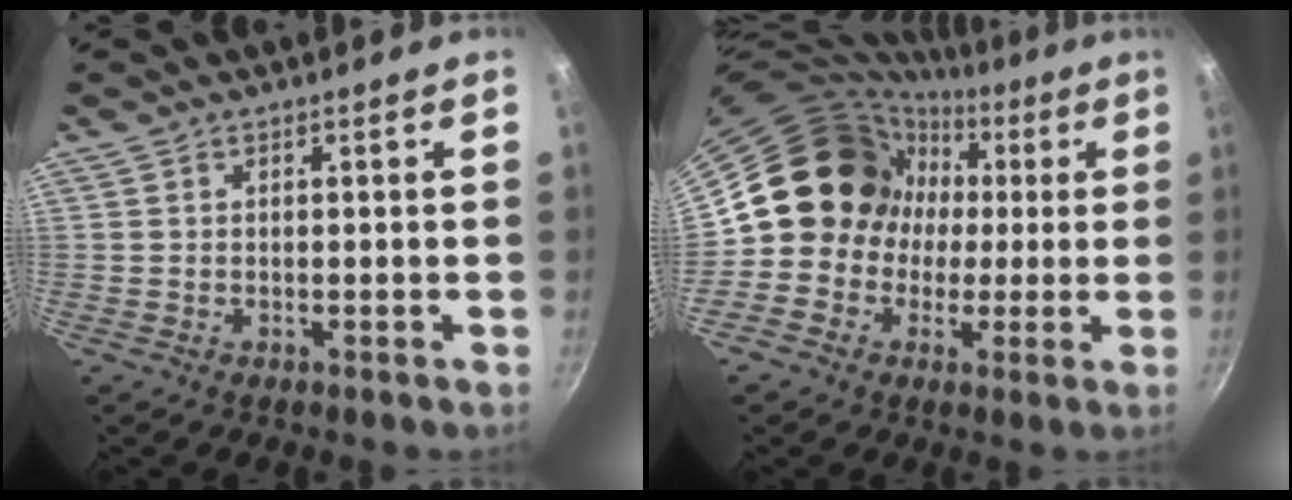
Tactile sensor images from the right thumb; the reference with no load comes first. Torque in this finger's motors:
{"motor_torque": [1.32, 3.02, 1.00, -1.21, 0.32]}